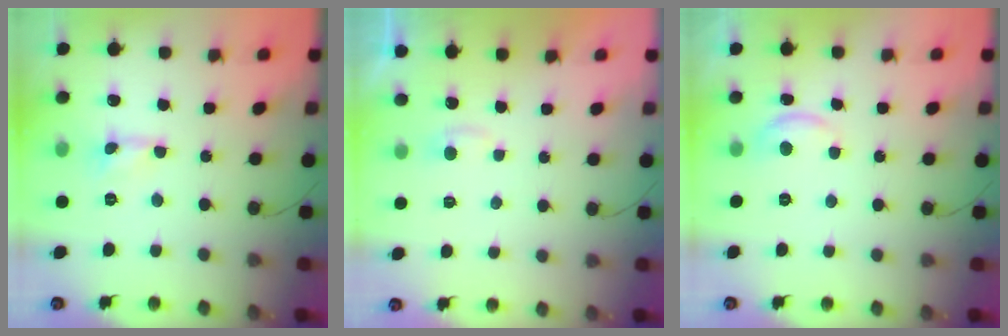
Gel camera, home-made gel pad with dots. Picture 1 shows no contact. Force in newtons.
{"total": 2.8, "press": 2.8, "slide": 0.4}
{"total": 6.2, "press": 6.2, "slide": 0.4}